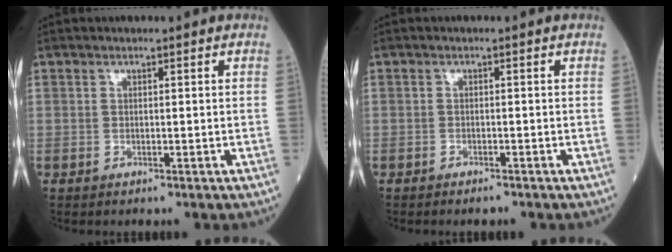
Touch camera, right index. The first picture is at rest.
{"total": 1.1, "force": [-1.0, 0.2, 0.5], "torque": [-0.009, -0.001, -0.013]}